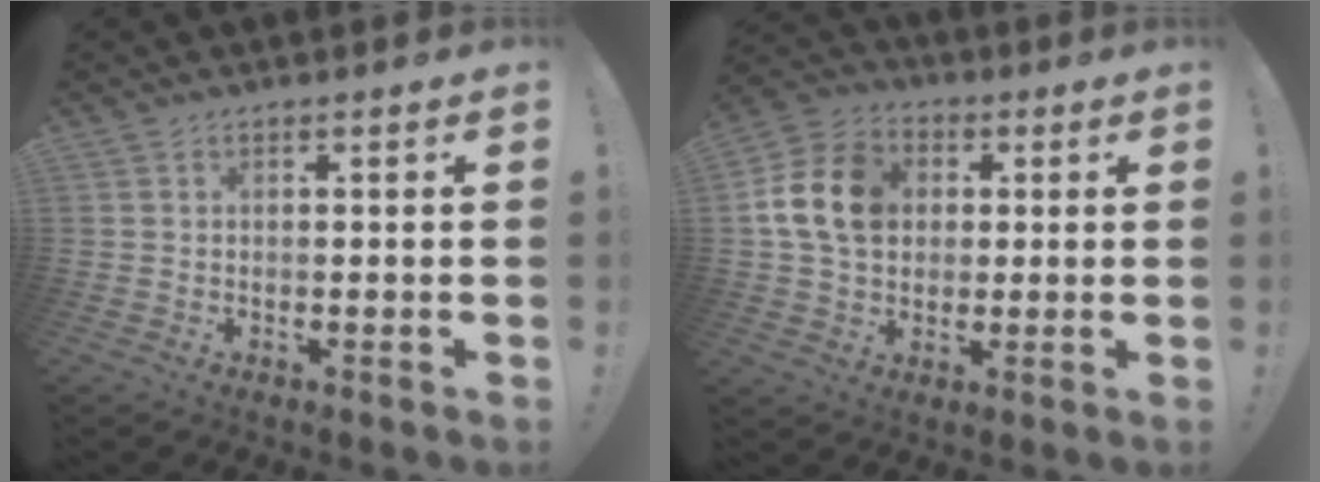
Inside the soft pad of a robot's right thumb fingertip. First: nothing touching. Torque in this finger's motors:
{"motor_torque": [0.45, 0.45, 0.04, 0.03, 0.06]}